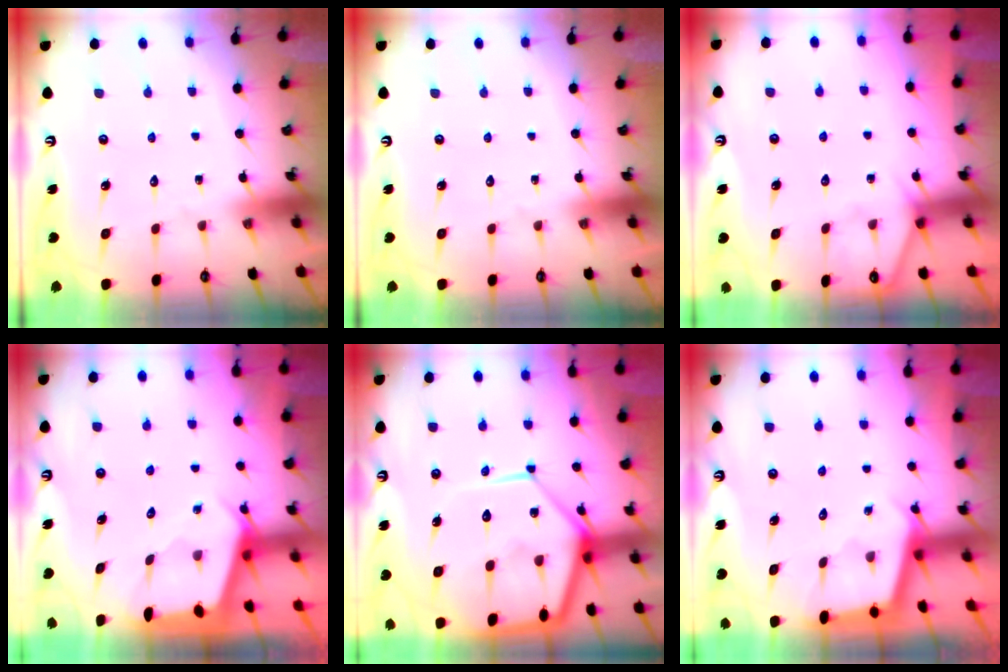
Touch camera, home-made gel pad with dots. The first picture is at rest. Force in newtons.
{"total": 0.0}
{"total": 2.9, "press": 2.9, "slide": 0.3}
{"total": 2.6, "press": 2.5, "slide": 0.3}
{"total": 18.3, "press": 18.2, "slide": 1.8}
{"total": 2.2, "press": 2.2, "slide": 0.2}